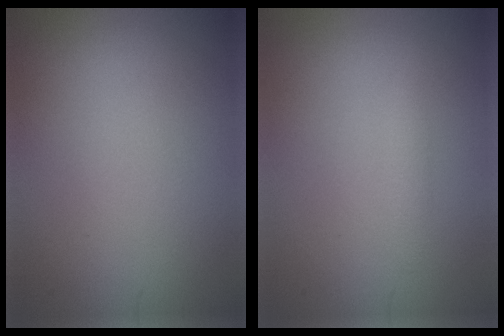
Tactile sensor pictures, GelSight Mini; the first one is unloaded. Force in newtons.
{"total": 0.9, "press": 0.9, "slide": 0.1}